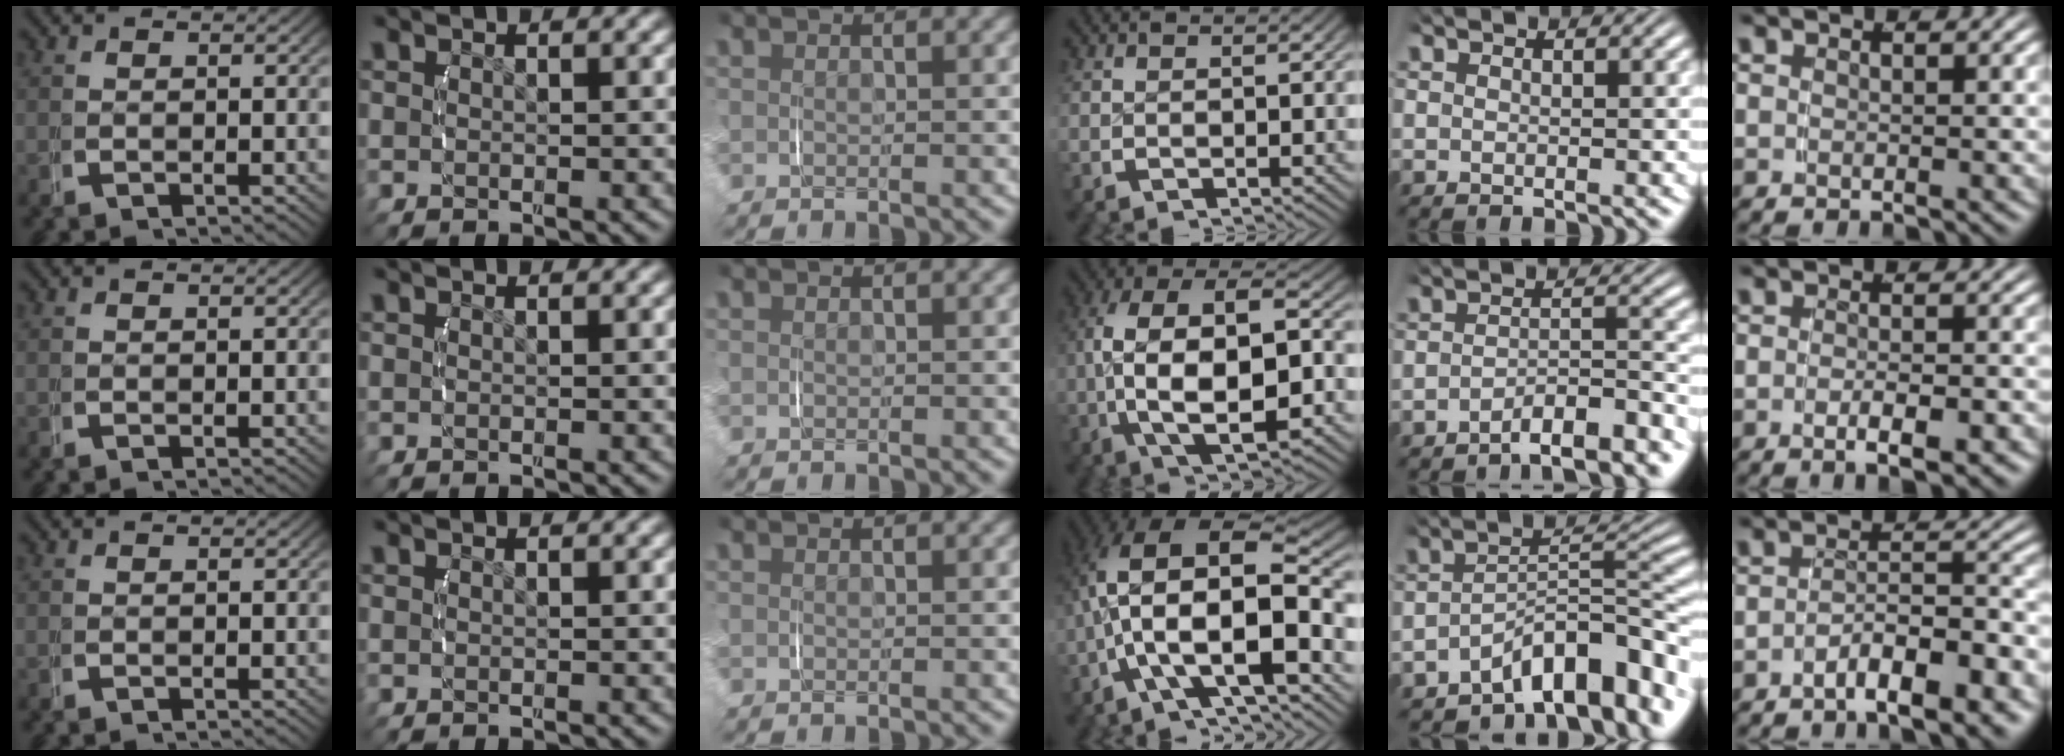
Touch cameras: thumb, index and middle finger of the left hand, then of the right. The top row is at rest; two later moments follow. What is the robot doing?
{"motion": "lift_and_place", "object": "toothpaste"}